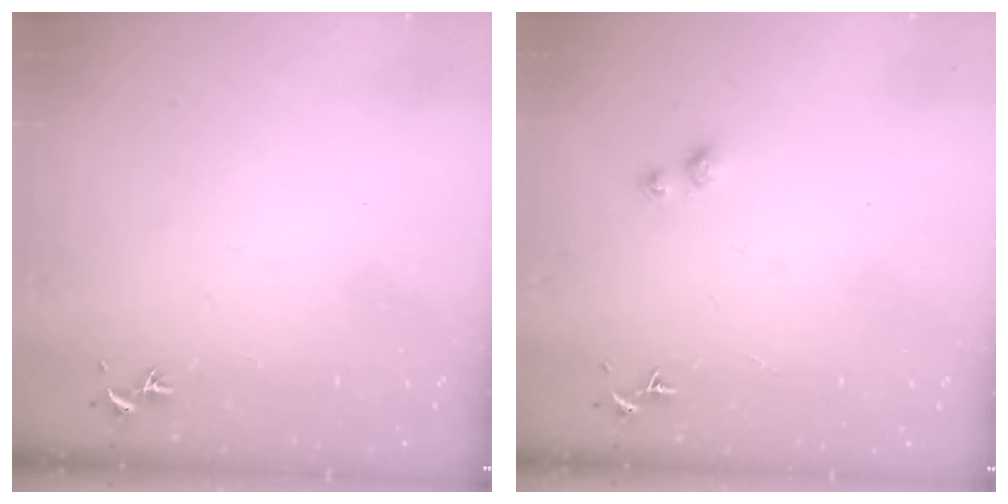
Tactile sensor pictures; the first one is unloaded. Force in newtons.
{"total": 2.7, "press": 2.7, "slide": 0.3}